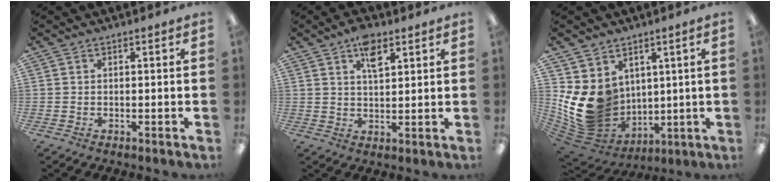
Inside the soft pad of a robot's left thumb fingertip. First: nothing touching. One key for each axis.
{"total": 6.2, "fx": 3.6, "fy": 2.9, "fz": 4.1, "tx": -0.066, "ty": -0.005, "tz": 0.061}
{"total": 13.9, "fx": 1.6, "fy": 11.9, "fz": 7.0, "tx": -0.171, "ty": -0.031, "tz": 0.044}